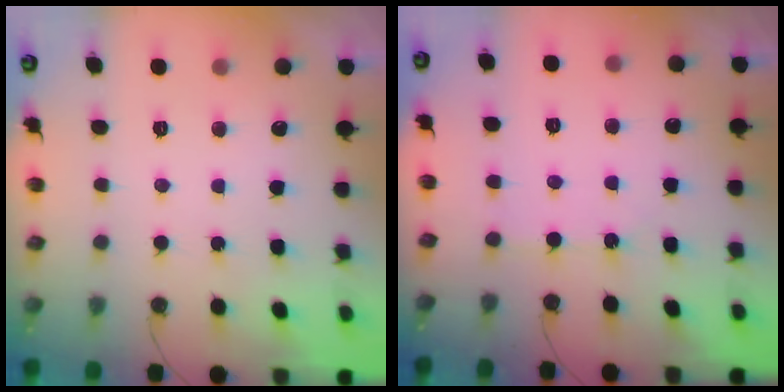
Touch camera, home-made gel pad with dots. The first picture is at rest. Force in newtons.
{"total": 2.6, "press": 2.5, "slide": 0.5}